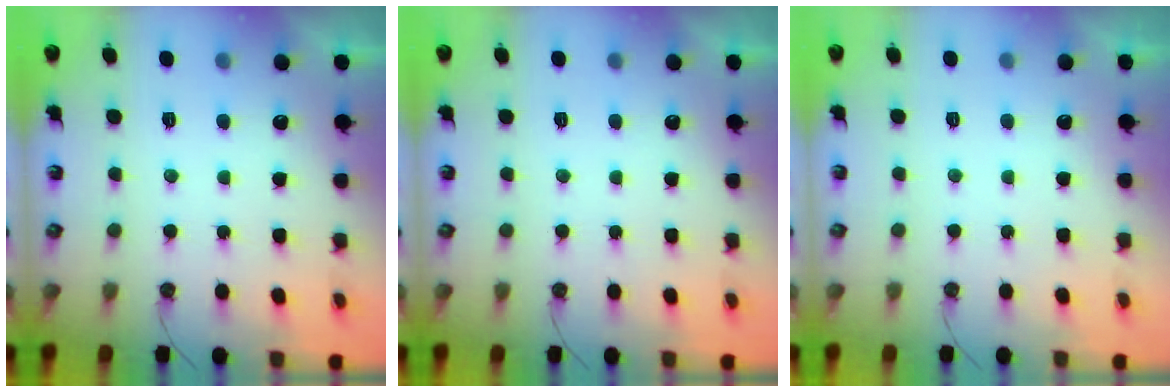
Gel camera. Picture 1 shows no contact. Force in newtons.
{"total": 0.0}
{"total": 0.0}